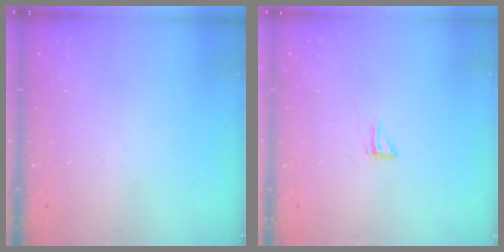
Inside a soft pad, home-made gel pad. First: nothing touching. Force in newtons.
{"total": 4.6, "press": 4.5, "slide": 0.5}